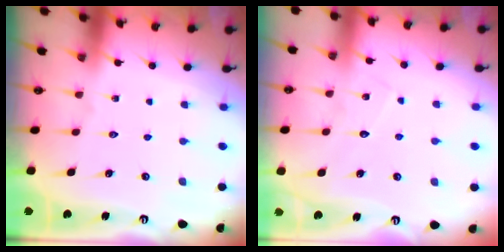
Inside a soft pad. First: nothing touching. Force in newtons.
{"total": 4.8, "press": 4.8, "slide": 0.2}